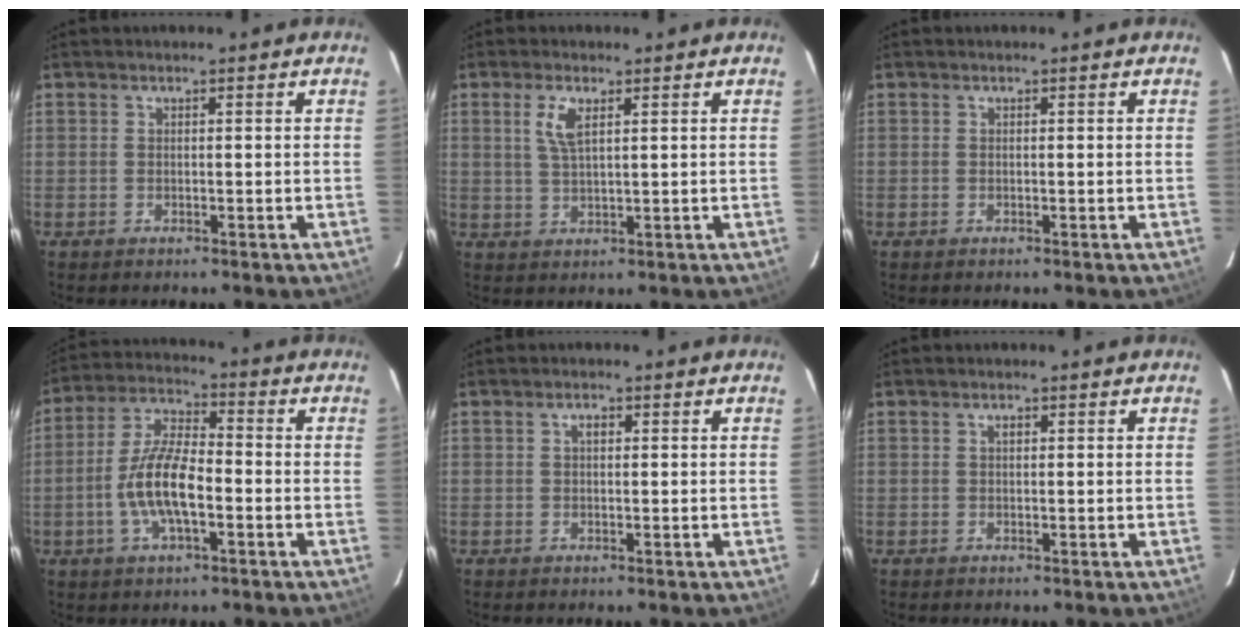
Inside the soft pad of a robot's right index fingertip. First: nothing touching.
{"total": 4.2, "force": [1.8, 1.4, 3.6], "torque": [-0.073, 0.002, 0.036]}
{"total": 0.0}
{"total": 11.3, "force": [-3.1, 4.0, 10.1], "torque": [-0.208, 0.005, -0.060]}
{"total": 1.3, "force": [0.3, 0.8, 0.9], "torque": [-0.016, 0.007, 0.003]}
{"total": 0.7, "force": [0.2, 0.5, 0.5], "torque": [-0.009, 0.004, 0.003]}